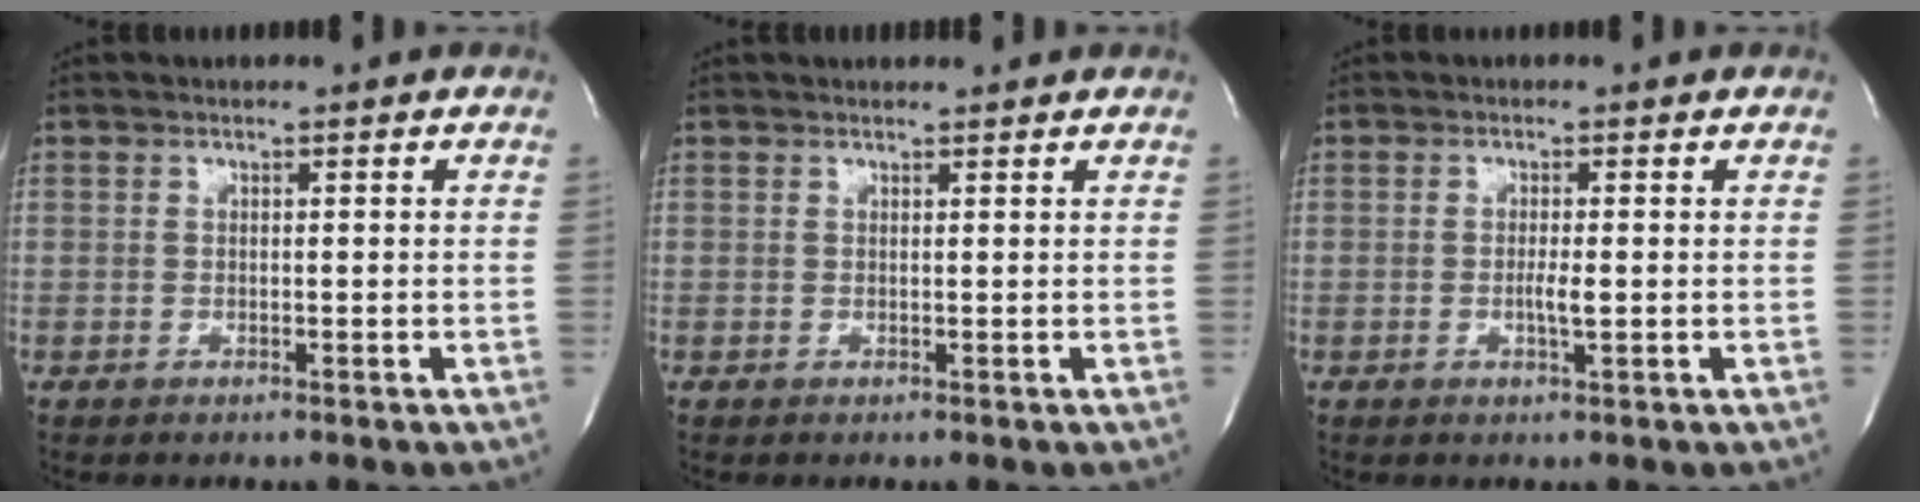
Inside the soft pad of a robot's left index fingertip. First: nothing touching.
{"total": 2.9, "force": [2.9, 0.4, 0.5], "torque": [-0.009, 0.017, 0.030]}
{"total": 1.9, "force": [-0.6, 0.0, 1.8], "torque": [-0.037, -0.006, -0.010]}